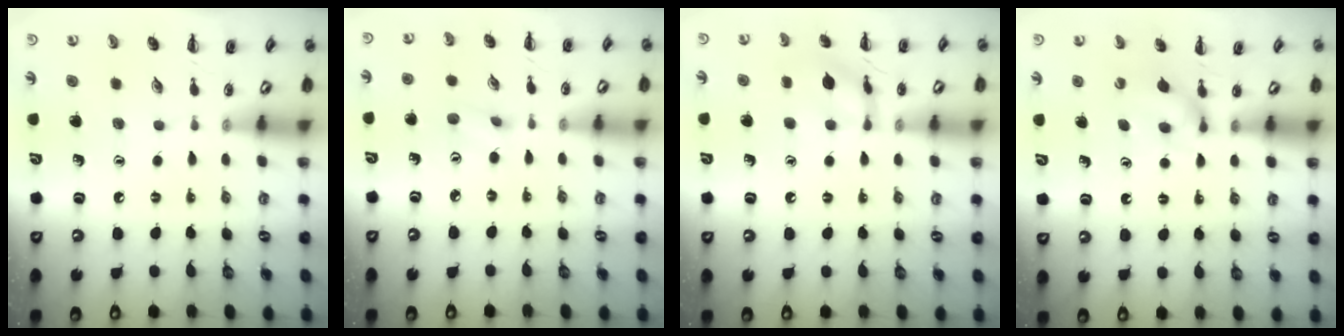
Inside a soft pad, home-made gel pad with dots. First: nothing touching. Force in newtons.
{"total": 3.2, "press": 3.1, "slide": 1.0}
{"total": 9.7, "press": 9.7, "slide": 0.6}
{"total": 6.3, "press": 6.2, "slide": 1.4}